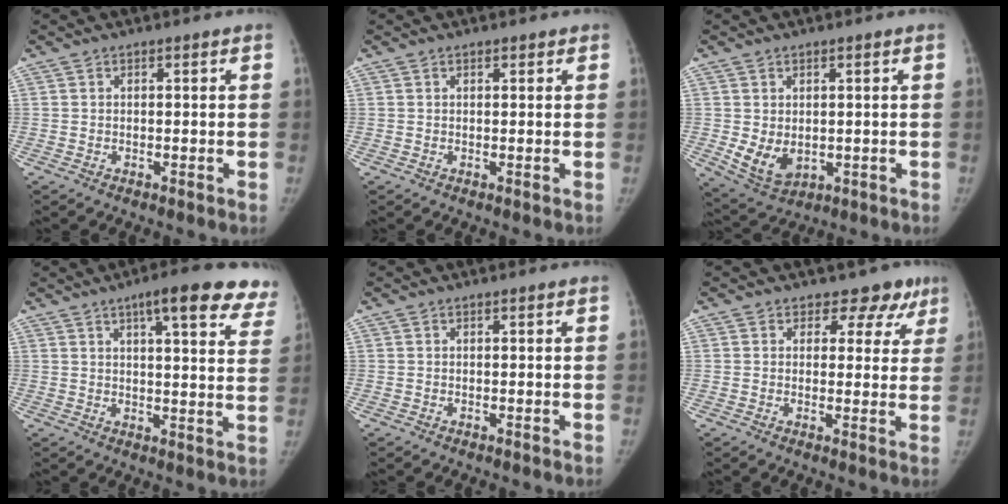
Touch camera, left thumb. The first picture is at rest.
{"total": 0.7, "force": [0.5, 0.5, 0.2], "torque": [0.004, -0.003, 0.003]}
{"total": 6.7, "force": [-0.5, 4.9, 4.5], "torque": [-0.065, -0.017, 0.010]}
{"total": 17.5, "force": [11.9, 4.2, 12.2], "torque": [-0.126, -0.031, 0.134]}
{"total": 0.0}
{"total": 6.9, "force": [4.9, 4.8, 0.7], "torque": [0.042, -0.020, 0.041]}